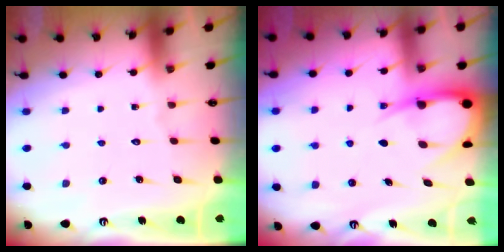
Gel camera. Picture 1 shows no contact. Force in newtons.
{"total": 8.8, "press": 8.8, "slide": 0.8}